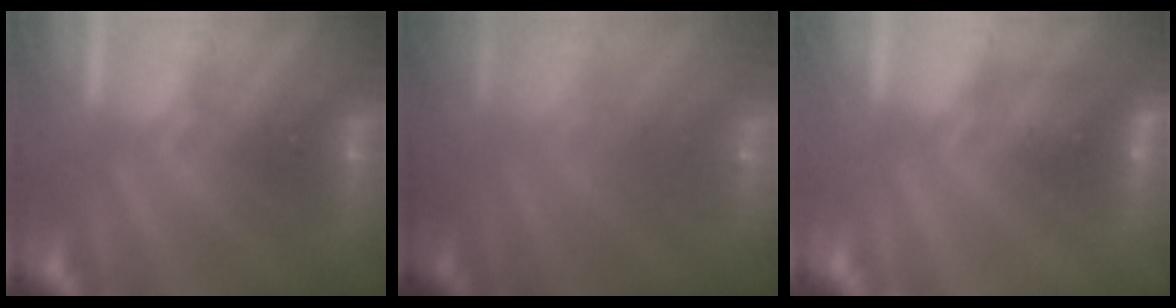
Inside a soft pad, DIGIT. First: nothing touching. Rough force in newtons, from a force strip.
{"total": 7.2}
{"total": 2.3}